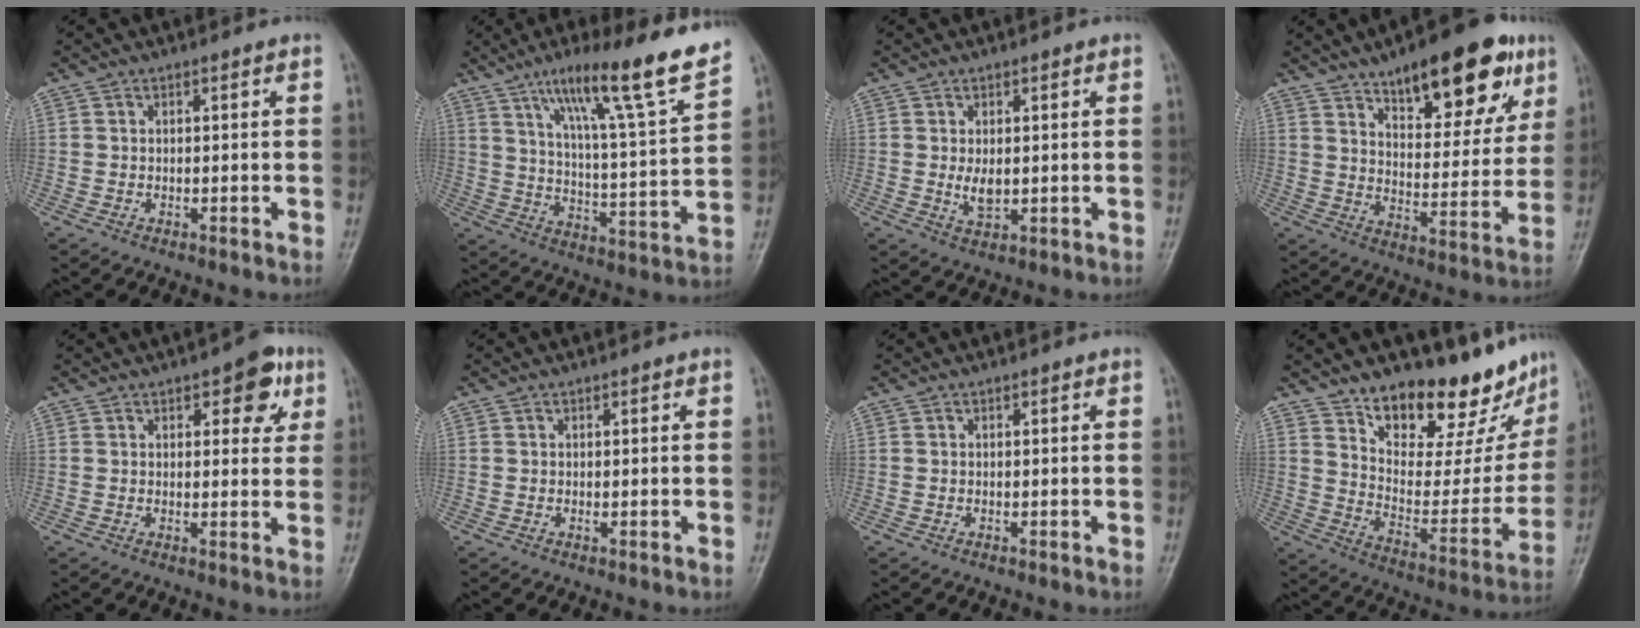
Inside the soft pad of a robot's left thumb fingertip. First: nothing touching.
{"total": 18.9, "force": [12.8, 1.3, 13.9], "torque": [-0.196, -0.061, 0.202]}
{"total": 3.8, "force": [0.3, 2.3, 3.0], "torque": [-0.043, -0.010, 0.009]}
{"total": 21.6, "force": [12.6, 8.5, 15.3], "torque": [-0.170, -0.042, 0.188]}
{"total": 7.6, "force": [3.5, 3.7, 5.6], "torque": [-0.033, -0.008, 0.036]}
{"total": 0.7, "force": [0.2, 0.4, 0.5], "torque": [-0.004, -0.001, 0.003]}
{"total": 0.0}
{"total": 22.4, "force": [17.3, 8.5, 11.4], "torque": [-0.114, -0.109, 0.259]}